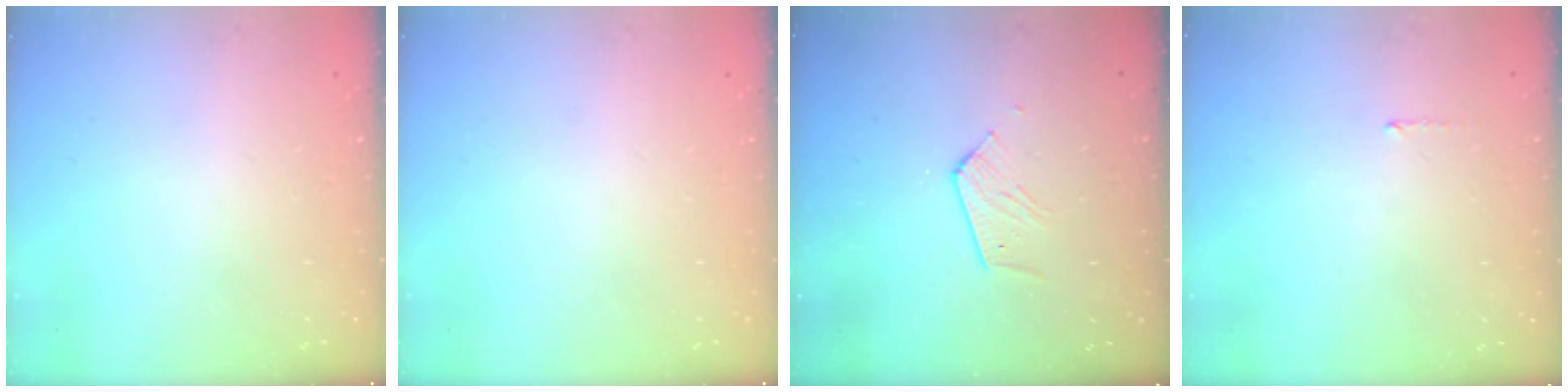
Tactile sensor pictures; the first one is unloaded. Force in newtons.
{"total": 0.0}
{"total": 5.3, "press": 5.3, "slide": 0.5}
{"total": 4.1, "press": 4.0, "slide": 0.4}